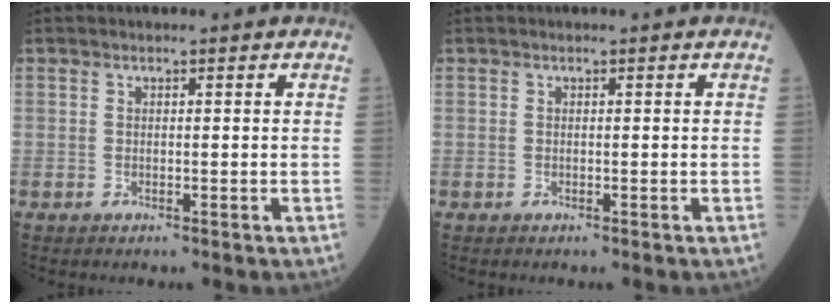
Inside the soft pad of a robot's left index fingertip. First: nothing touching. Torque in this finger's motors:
{"motor_torque": [0.09, -0.15, 0.03, 0.02]}